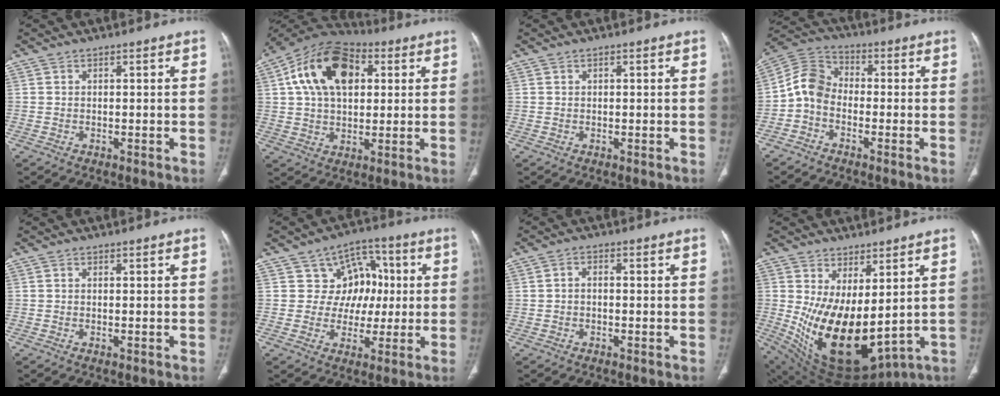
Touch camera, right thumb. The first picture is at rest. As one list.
[{"total": 17.9, "force": [5.1, 11.2, 13.0], "torque": [-0.205, 0.012, 0.079]}, {"total": 0.0}, {"total": 7.1, "force": [-1.8, 5.3, 4.4], "torque": [-0.076, 0.032, -0.053]}, {"total": 0.0}, {"total": 9.9, "force": [1.5, 8.8, 4.2], "torque": [0.006, 0.009, 0.019]}, {"total": 1.1, "force": [-0.2, 0.8, 0.8], "torque": [-0.009, 0.005, -0.004]}, {"total": 18.1, "force": [1.2, 9.2, 15.5], "torque": [-0.259, -0.041, 0.062]}]